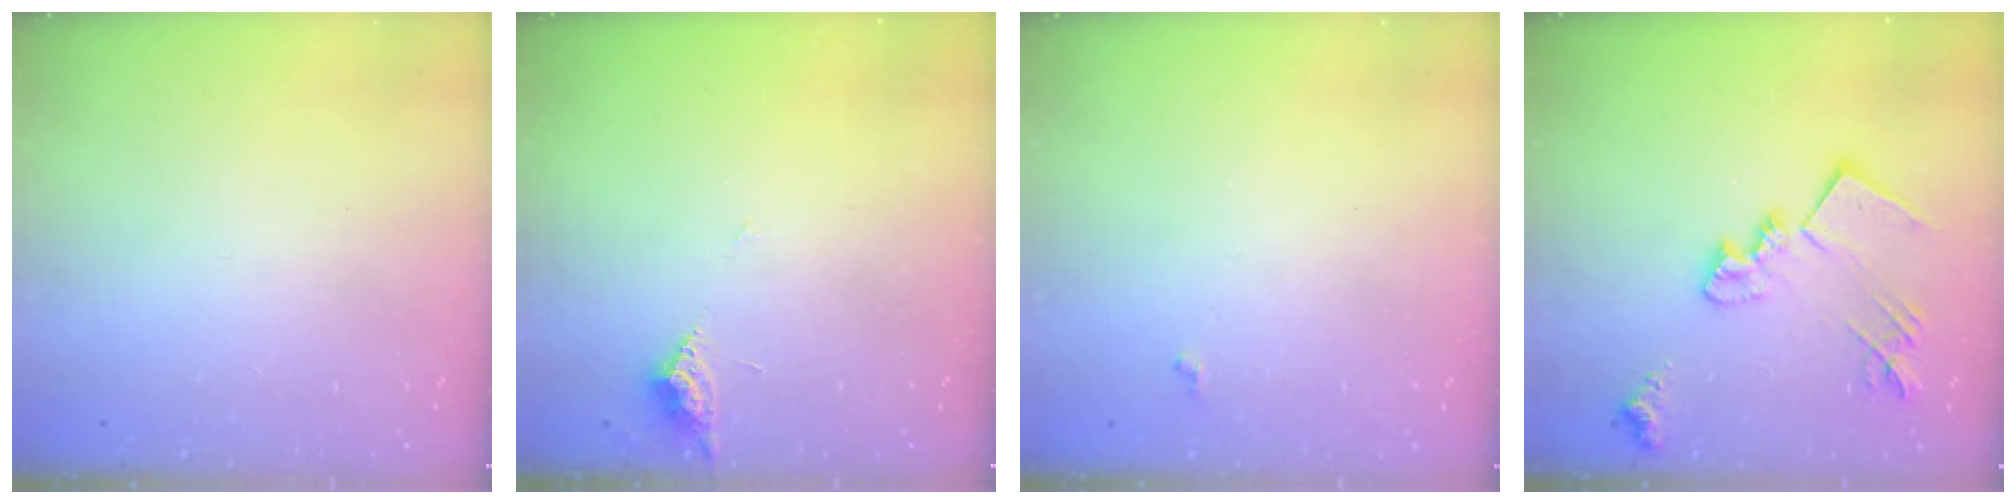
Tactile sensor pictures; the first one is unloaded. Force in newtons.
{"total": 4.3, "press": 4.2, "slide": 0.6}
{"total": 3.9, "press": 3.9, "slide": 0.6}
{"total": 18.2, "press": 18.1, "slide": 1.2}